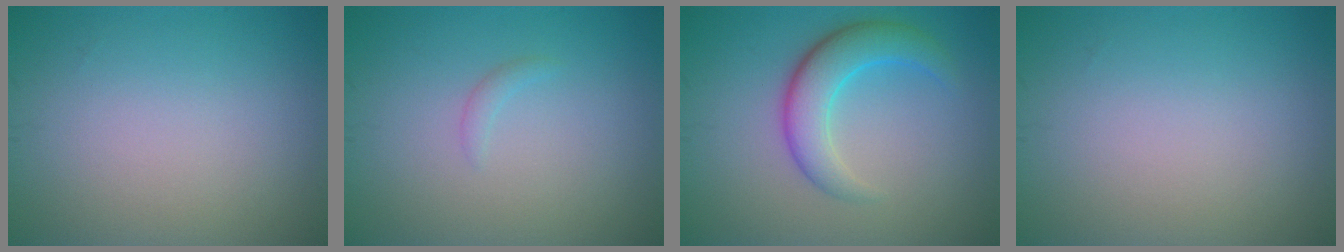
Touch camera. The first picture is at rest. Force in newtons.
{"total": 0.7, "press": 0.7, "slide": 0.1}
{"total": 4.7, "press": 4.7, "slide": 0.3}
{"total": 0.0}